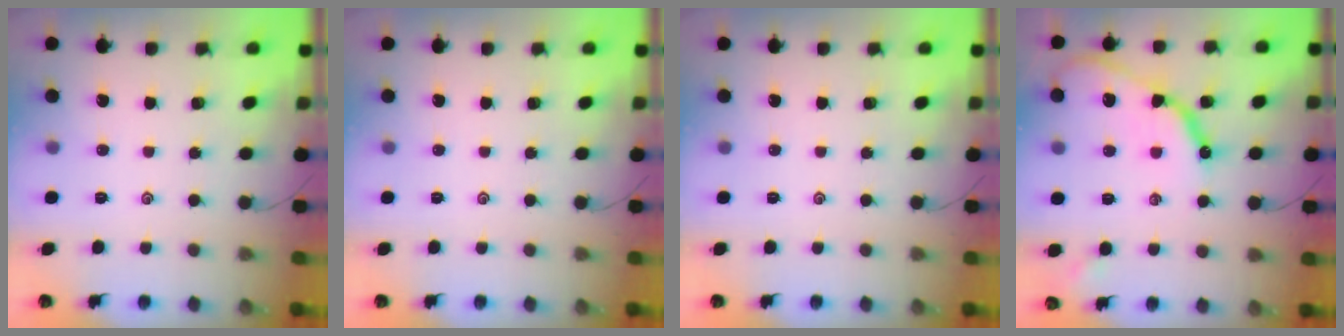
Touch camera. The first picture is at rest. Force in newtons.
{"total": 0.0}
{"total": 0.0}
{"total": 13.1, "press": 13.1, "slide": 1.2}